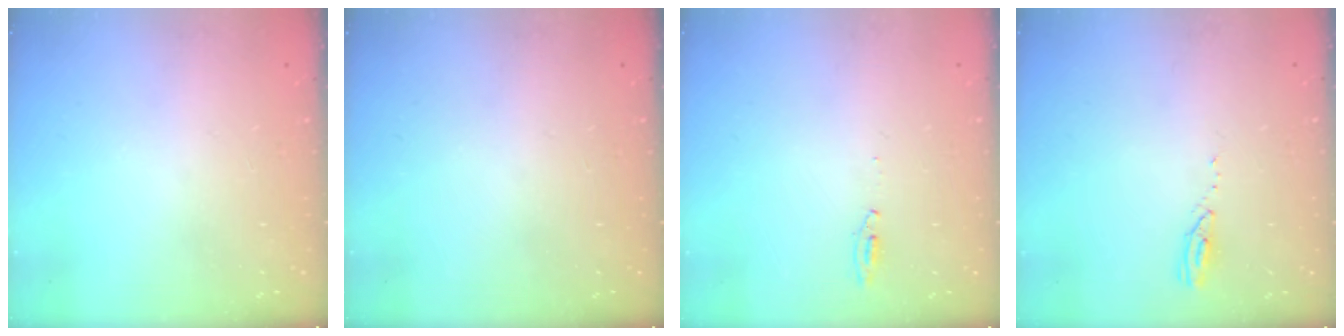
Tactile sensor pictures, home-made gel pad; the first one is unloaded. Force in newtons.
{"total": 0.0}
{"total": 3.3, "press": 3.1, "slide": 1.2}
{"total": 3.6, "press": 3.6, "slide": 0.3}